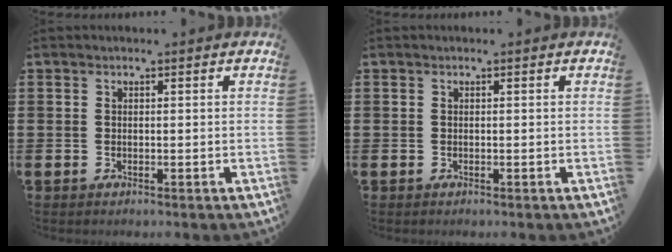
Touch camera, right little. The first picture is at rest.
{"total": 0.0}